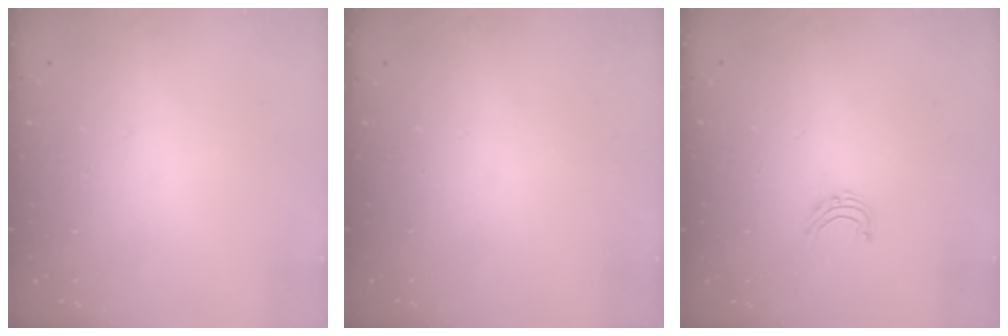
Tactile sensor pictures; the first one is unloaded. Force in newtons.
{"total": 0.0}
{"total": 4.9, "press": 4.9, "slide": 0.5}